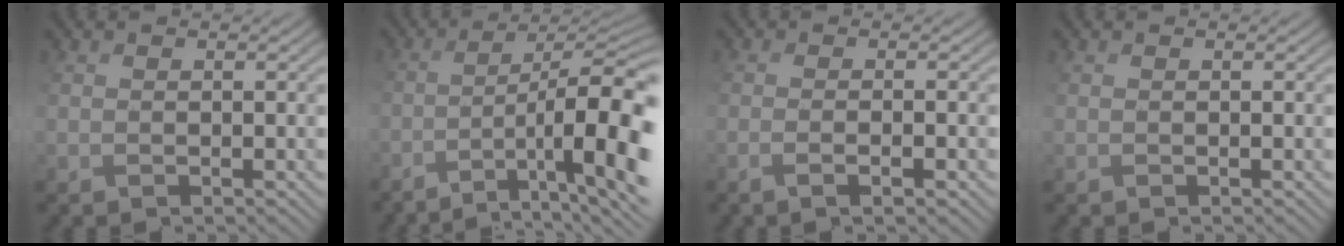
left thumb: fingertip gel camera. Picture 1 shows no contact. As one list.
[{"total": 15.1, "force": [-6.1, 4.2, 13.2], "torque": [-0.178, -0.002, -0.084]}, {"total": 2.8, "force": [-1.1, 0.2, 2.6], "torque": [-0.037, 0.007, -0.028]}, {"total": 0.0}]